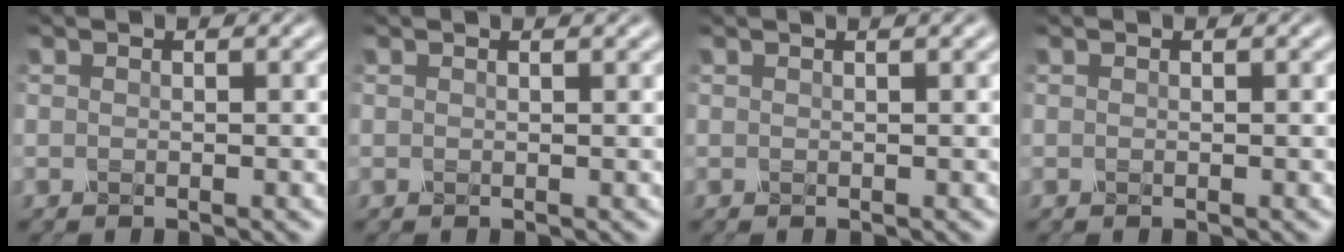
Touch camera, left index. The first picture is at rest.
{"total": 0.9, "force": [0.7, 0.2, 0.5], "torque": [-0.009, 0.000, 0.006]}
{"total": 1.2, "force": [0.7, 0.3, 0.8], "torque": [-0.012, 0.000, 0.005]}
{"total": 0.0}